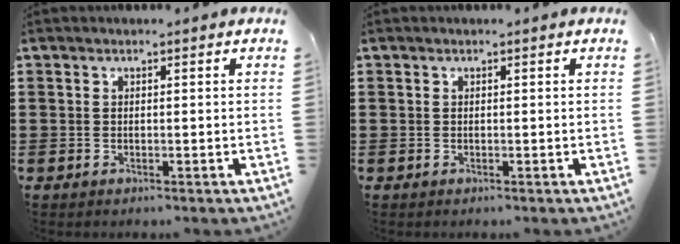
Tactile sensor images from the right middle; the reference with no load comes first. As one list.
[{"total": 0.0}]